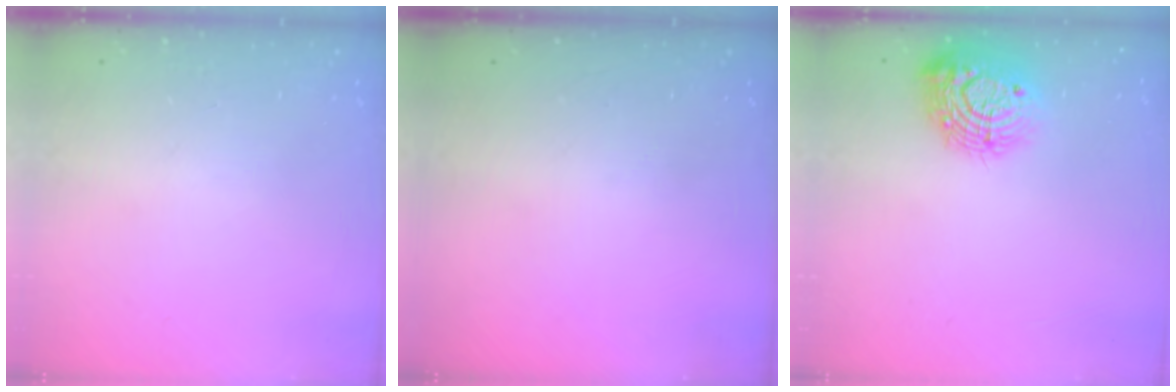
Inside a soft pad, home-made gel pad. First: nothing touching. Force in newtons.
{"total": 0.0}
{"total": 14.6, "press": 14.6, "slide": 1.0}